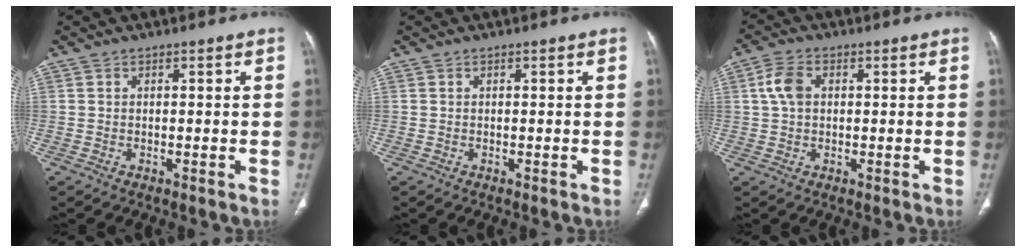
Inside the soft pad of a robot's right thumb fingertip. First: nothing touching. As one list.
[{"total": 0.0}, {"total": 4.9, "force": [0.9, 3.3, 3.5], "torque": [-0.073, 0.009, 0.016]}]